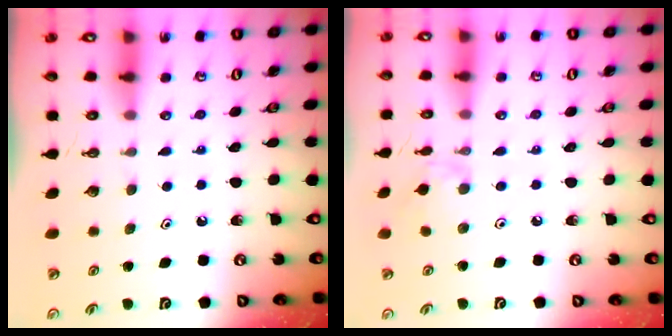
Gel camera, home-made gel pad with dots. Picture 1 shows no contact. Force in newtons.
{"total": 2.4, "press": 2.4, "slide": 0.5}